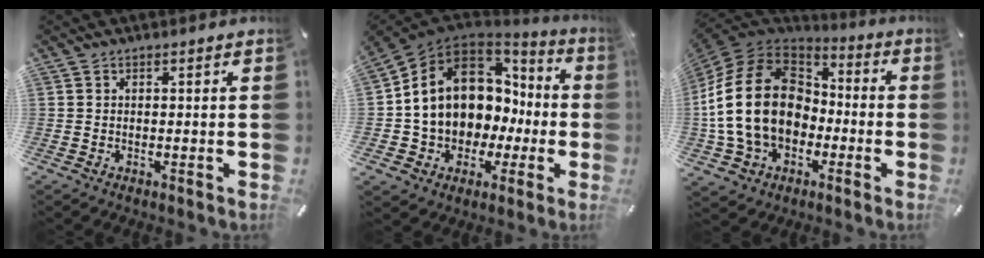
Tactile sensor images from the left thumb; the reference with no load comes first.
{"total": 13.1, "force": [2.7, 10.8, 7.0], "torque": [-0.154, -0.027, 0.054]}
{"total": 21.2, "force": [-1.9, 16.5, 13.2], "torque": [-0.286, 0.025, -0.035]}